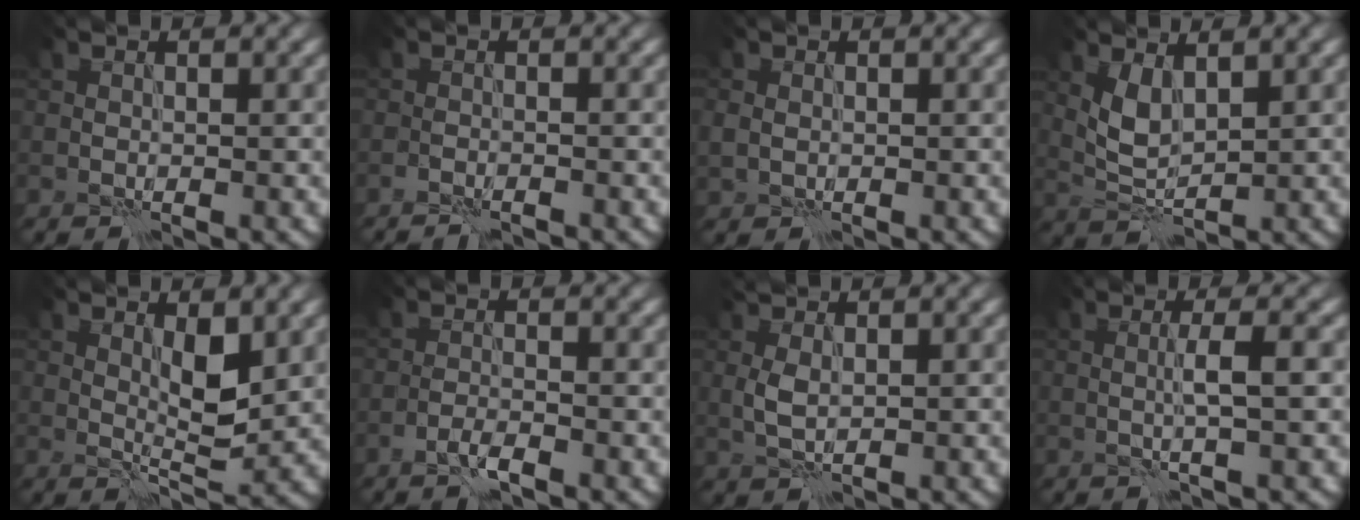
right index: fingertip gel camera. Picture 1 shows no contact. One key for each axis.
{"total": 1.8, "fx": -1.7, "fy": 0.1, "fz": 0.4, "tx": -0.011, "ty": 0.003, "tz": -0.025}
{"total": 1.2, "fx": 0.1, "fy": 1.0, "fz": 0.5, "tx": -0.015, "ty": 0.000, "tz": 0.004}
{"total": 2.8, "fx": 1.6, "fy": 1.2, "fz": 2.0, "tx": -0.046, "ty": -0.006, "tz": 0.038}
{"total": 3.1, "fx": 1.1, "fy": 1.0, "fz": 2.8, "tx": -0.049, "ty": -0.007, "tz": 0.022}
{"total": 1.3, "fx": -0.9, "fy": 0.1, "fz": 0.9, "tx": -0.018, "ty": 0.003, "tz": -0.021}
{"total": 1.8, "fx": 0.6, "fy": 0.8, "fz": 1.6, "tx": -0.042, "ty": 0.005, "tz": 0.018}
{"total": 2.5, "fx": 0.0, "fy": 0.2, "fz": 2.5, "tx": -0.043, "ty": 0.003, "tz": -0.004}